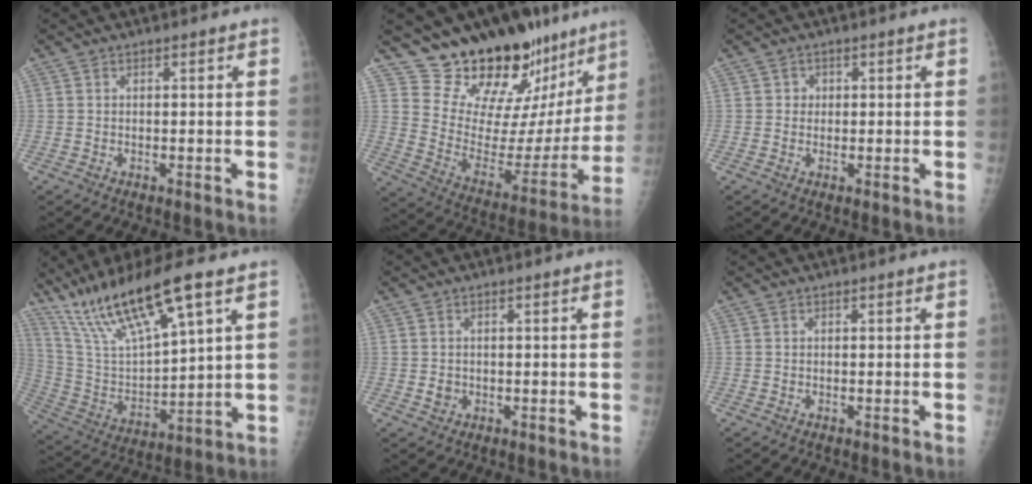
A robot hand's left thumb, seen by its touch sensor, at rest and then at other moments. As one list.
[{"total": 24.6, "force": [19.8, 10.5, 10.2], "torque": [-0.104, -0.125, 0.291]}, {"total": 1.7, "force": [0.2, 1.7, 0.4], "torque": [0.006, 0.004, 0.000]}, {"total": 18.6, "force": [12.1, 3.6, 13.7], "torque": [-0.253, -0.039, 0.241]}, {"total": 1.7, "force": [-0.2, 1.6, 0.6], "torque": [-0.003, 0.003, 0.001]}, {"total": 0.0}]